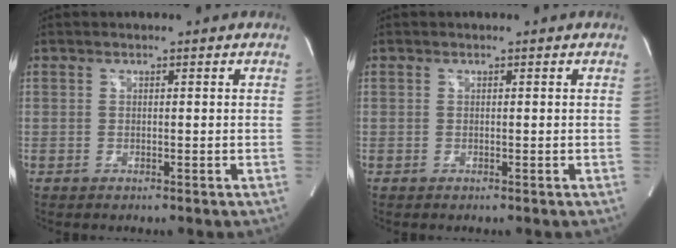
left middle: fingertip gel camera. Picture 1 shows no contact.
{"total": 0.0}